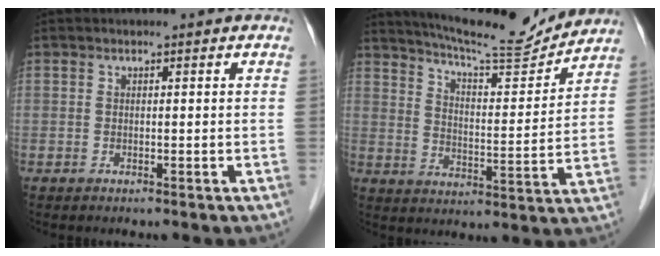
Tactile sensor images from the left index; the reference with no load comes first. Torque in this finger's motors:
{"motor_torque": [0.35, -1.79, 0.49, 0.10]}